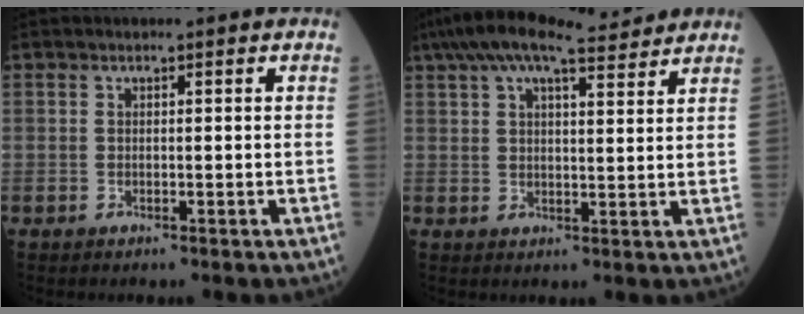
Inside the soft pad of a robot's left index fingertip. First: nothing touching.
{"total": 12.8, "force": [10.9, 2.1, 6.4], "torque": [-0.124, 0.039, 0.165]}